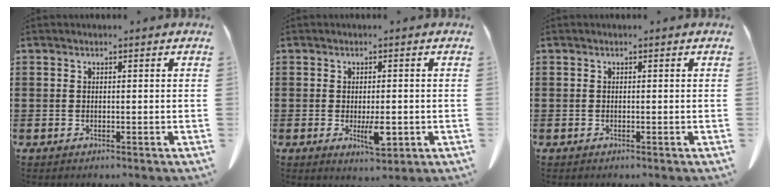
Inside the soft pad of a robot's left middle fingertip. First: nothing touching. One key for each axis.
{"total": 4.2, "fx": -0.8, "fy": 1.6, "fz": 3.8, "tx": -0.062, "ty": -0.002, "tz": -0.015}
{"total": 0.0}